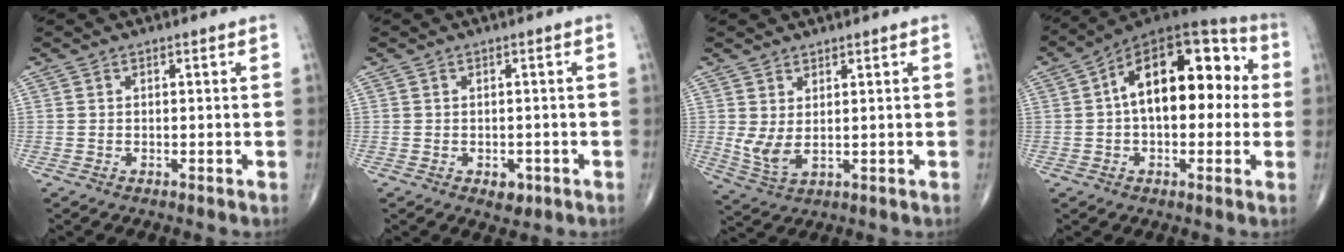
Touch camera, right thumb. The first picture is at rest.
{"total": 2.7, "force": [-1.2, 1.8, 1.6], "torque": [-0.009, 0.001, -0.010]}
{"total": 4.9, "force": [0.9, 2.2, 4.3], "torque": [-0.089, -0.010, 0.027]}
{"total": 19.3, "force": [2.4, 10.5, 16.1], "torque": [-0.213, 0.047, 0.023]}